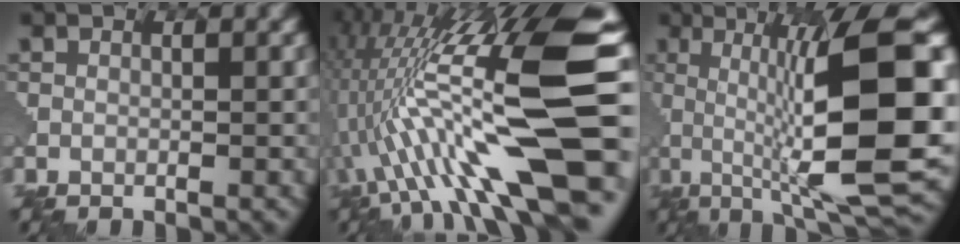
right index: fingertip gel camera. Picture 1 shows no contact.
{"total": 14.9, "force": [-0.3, 3.4, 14.5], "torque": [-0.268, 0.023, 0.007]}
{"total": 12.8, "force": [-0.6, 2.4, 12.6], "torque": [-0.189, 0.011, 0.004]}